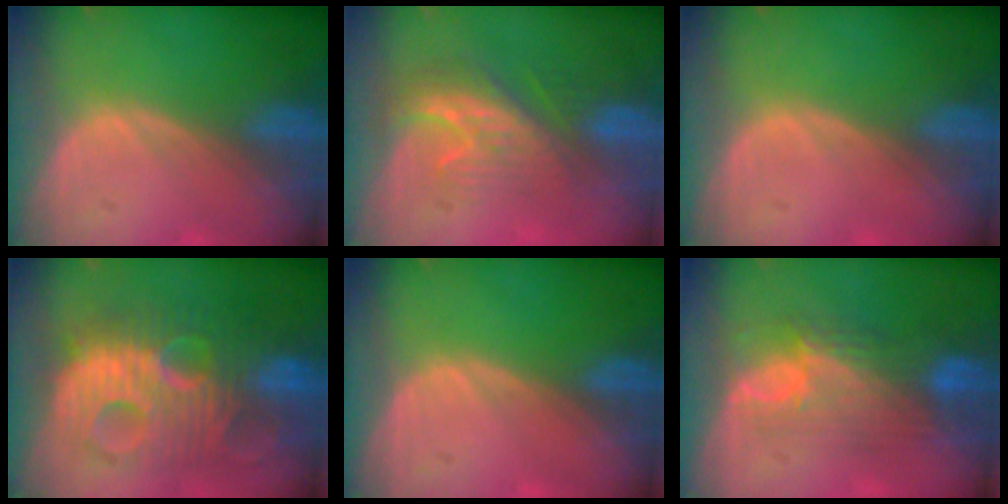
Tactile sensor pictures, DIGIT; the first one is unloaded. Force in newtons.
{"total": 8.8, "press": 7.5, "slide": 4.6}
{"total": 0.0}
{"total": 13.1, "press": 13.1, "slide": 1.1}
{"total": 0.0}
{"total": 8.1, "press": 7.8, "slide": 2.1}